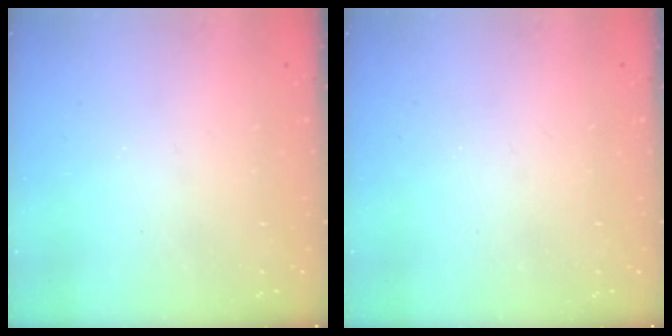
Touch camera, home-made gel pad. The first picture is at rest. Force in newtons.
{"total": 0.0}